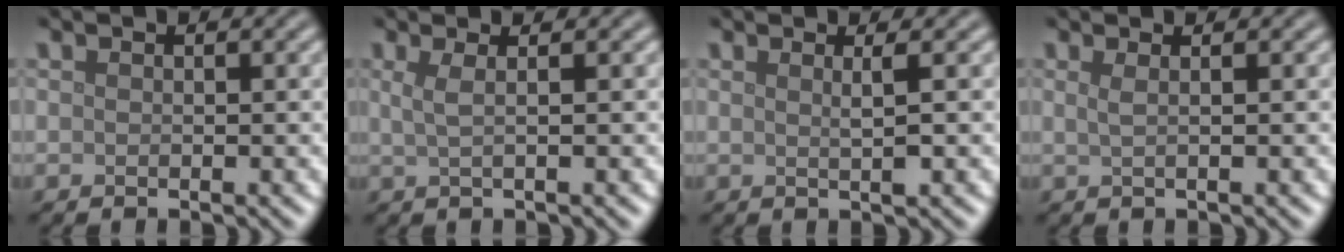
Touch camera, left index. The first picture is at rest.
{"total": 2.0, "force": [0.5, 0.8, 1.8], "torque": [-0.028, -0.001, 0.000]}
{"total": 1.5, "force": [0.5, 0.3, 1.4], "torque": [-0.024, 0.001, 0.001]}
{"total": 2.0, "force": [0.8, 1.0, 1.5], "torque": [-0.010, -0.001, -0.009]}